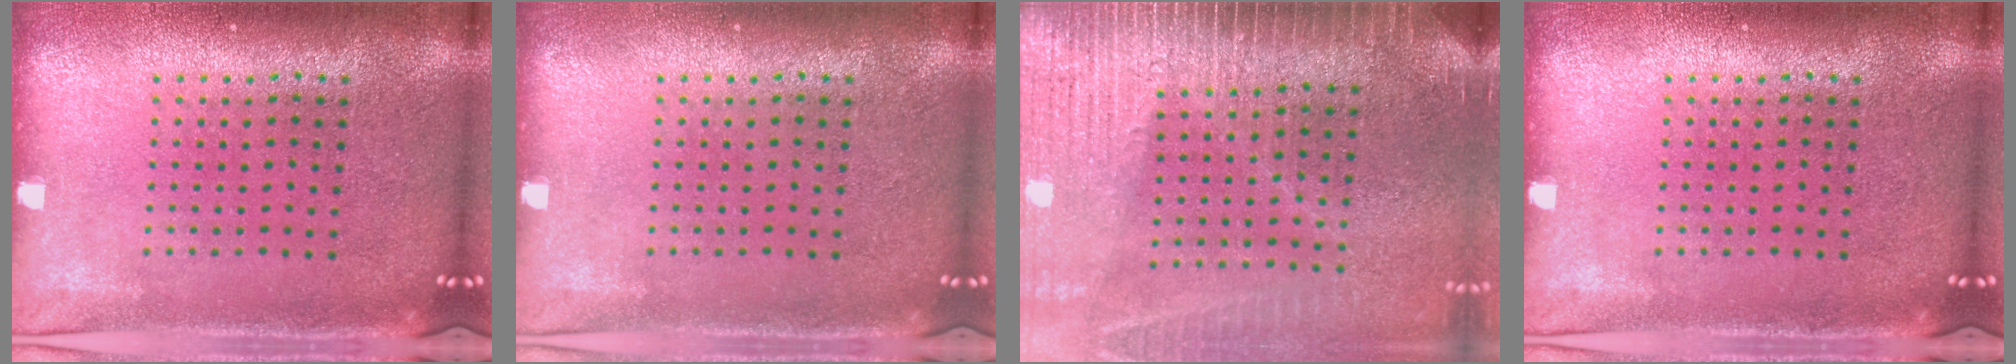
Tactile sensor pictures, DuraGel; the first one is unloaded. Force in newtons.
{"total": 0.0}
{"total": 3.6, "press": 3.1, "slide": 1.9}
{"total": 0.0}